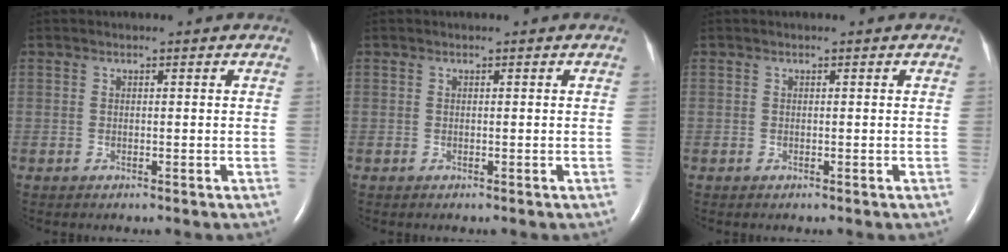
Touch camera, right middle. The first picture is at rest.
{"total": 0.0}
{"total": 0.0}